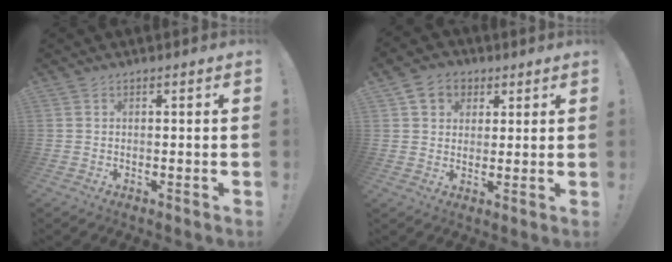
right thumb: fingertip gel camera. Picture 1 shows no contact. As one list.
[{"total": 7.2, "force": [2.9, 6.2, 2.2], "torque": [-0.038, -0.008, 0.061]}]